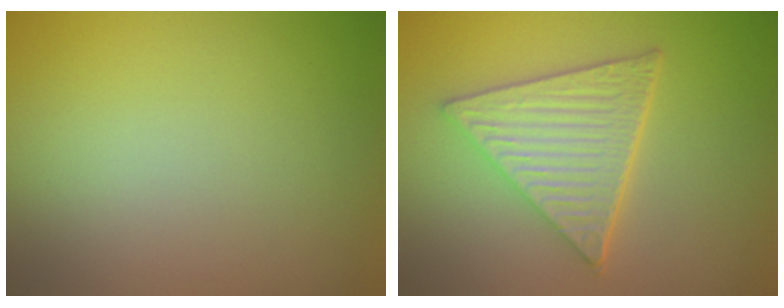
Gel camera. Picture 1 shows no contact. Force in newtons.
{"total": 6.1, "press": 4.6, "slide": 4.1}